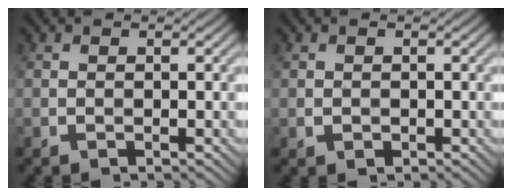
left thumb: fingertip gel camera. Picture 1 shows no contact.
{"total": 0.8, "force": [-0.1, 0.7, 0.3], "torque": [-0.004, -0.006, -0.001]}